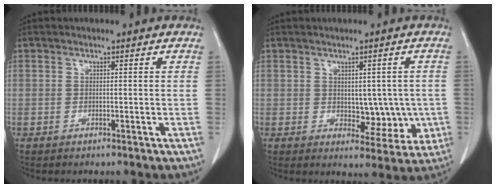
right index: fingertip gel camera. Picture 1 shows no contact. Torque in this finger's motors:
{"motor_torque": [-0.02, 0.14, 0.09, 0.02]}